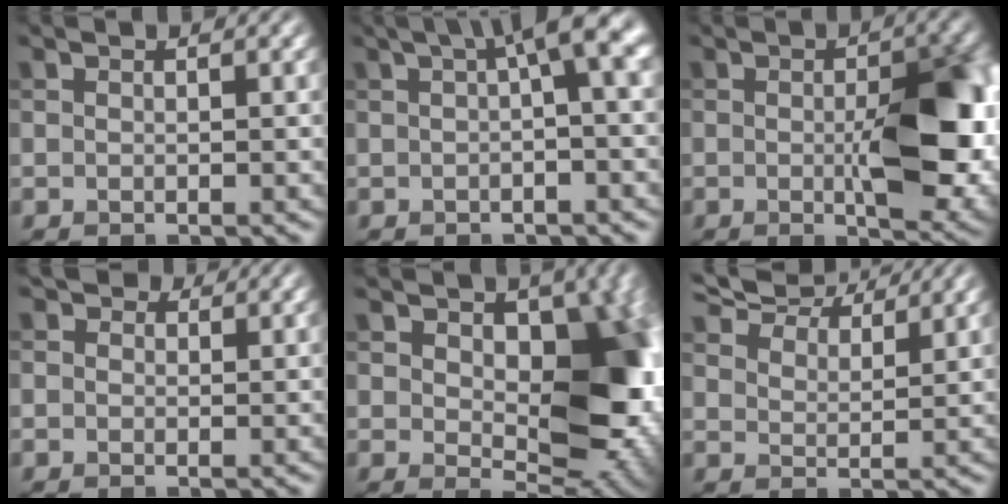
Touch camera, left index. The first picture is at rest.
{"total": 5.9, "force": [1.5, 1.3, 5.5], "torque": [-0.063, 0.021, 0.012]}
{"total": 9.8, "force": [-0.8, 3.9, 9.0], "torque": [-0.124, -0.014, -0.002]}
{"total": 2.2, "force": [1.0, 1.7, 0.9], "torque": [-0.019, 0.002, -0.003]}
{"total": 13.1, "force": [1.4, 8.5, 9.9], "torque": [-0.127, -0.021, 0.039]}
{"total": 8.7, "force": [7.7, 2.4, 3.3], "torque": [-0.079, 0.002, 0.125]}